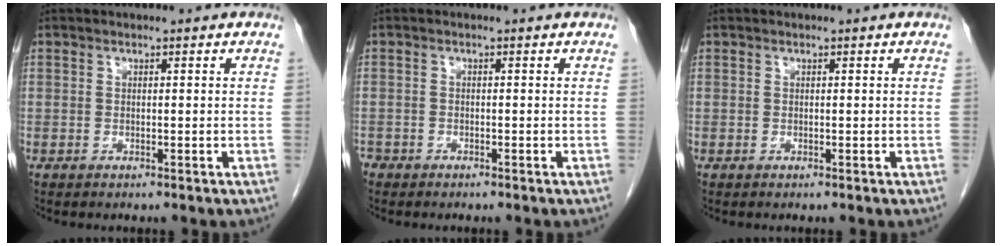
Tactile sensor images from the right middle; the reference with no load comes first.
{"total": 1.7, "force": [-1.4, 1.0, 0.3], "torque": [-0.003, 0.002, -0.025]}
{"total": 0.0}